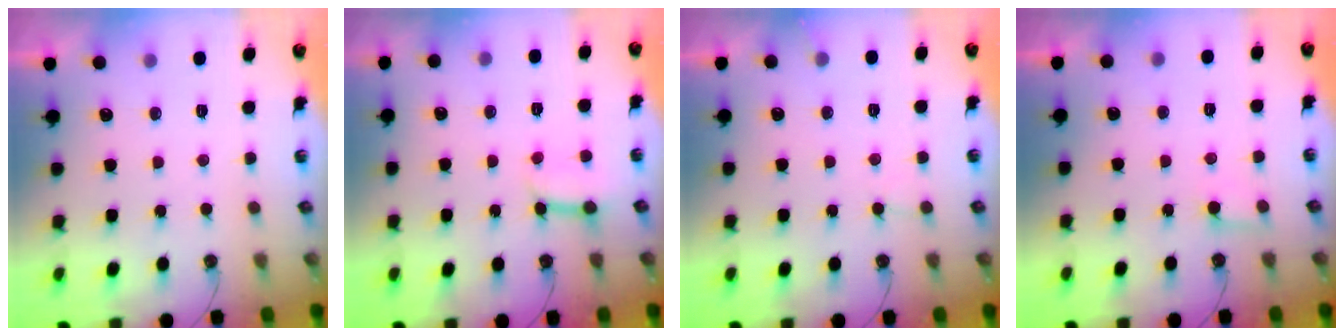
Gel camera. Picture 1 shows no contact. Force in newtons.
{"total": 6.2, "press": 6.1, "slide": 0.8}
{"total": 6.7, "press": 6.7, "slide": 0.4}
{"total": 4.3, "press": 4.2, "slide": 0.3}